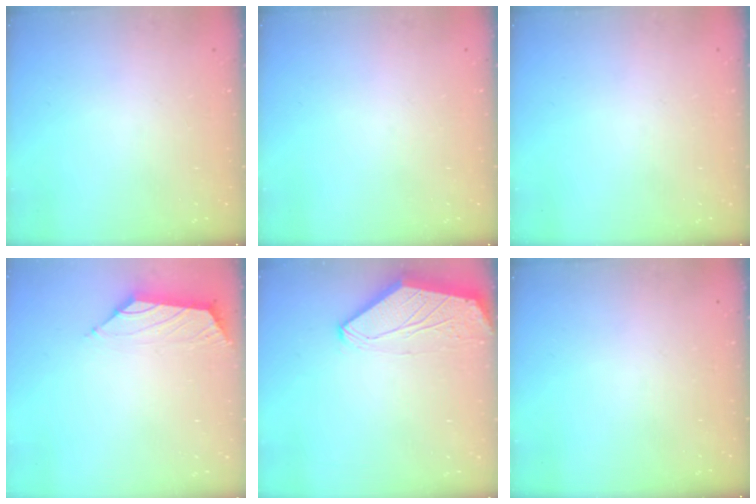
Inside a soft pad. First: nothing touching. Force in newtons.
{"total": 0.0}
{"total": 0.0}
{"total": 1.7, "press": 1.6, "slide": 0.6}
{"total": 0.0}
{"total": 0.0}